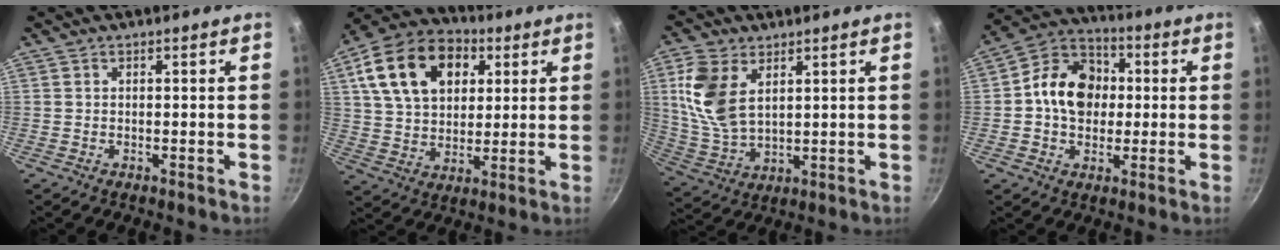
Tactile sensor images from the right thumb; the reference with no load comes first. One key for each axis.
{"total": 19.7, "fx": 6.8, "fy": 13.5, "fz": 12.6, "tx": -0.202, "ty": 0.007, "tz": 0.110}
{"total": 12.0, "fx": 4.0, "fy": 7.2, "fz": 8.7, "tx": -0.170, "ty": -0.013, "tz": 0.092}
{"total": 13.2, "fx": 0.7, "fy": 10.5, "fz": 7.9, "tx": -0.094, "ty": 0.021, "tz": -0.009}